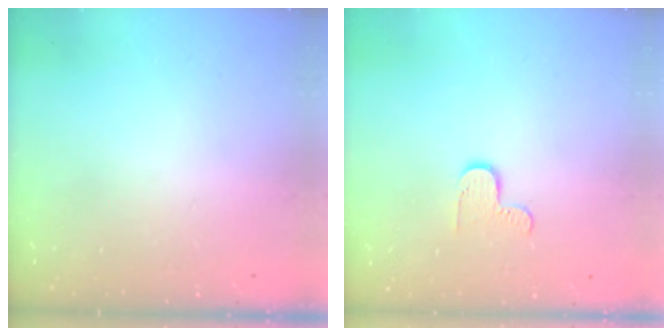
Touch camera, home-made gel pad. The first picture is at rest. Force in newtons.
{"total": 4.7, "press": 4.7, "slide": 0.4}